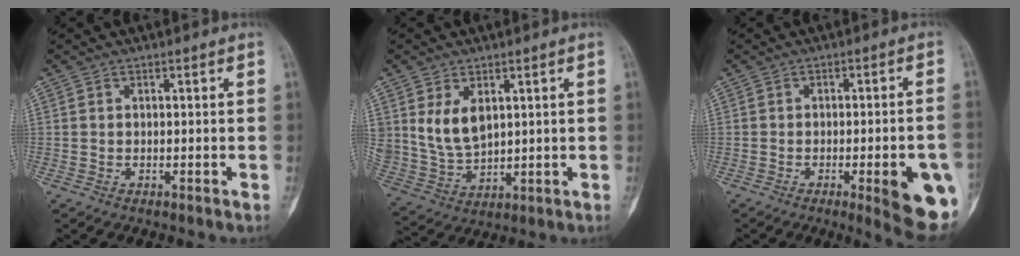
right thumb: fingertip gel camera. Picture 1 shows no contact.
{"total": 8.1, "force": [2.8, 5.2, 5.5], "torque": [-0.091, -0.015, 0.072]}
{"total": 12.7, "force": [-4.3, 2.7, 11.6], "torque": [-0.117, 0.005, -0.046]}